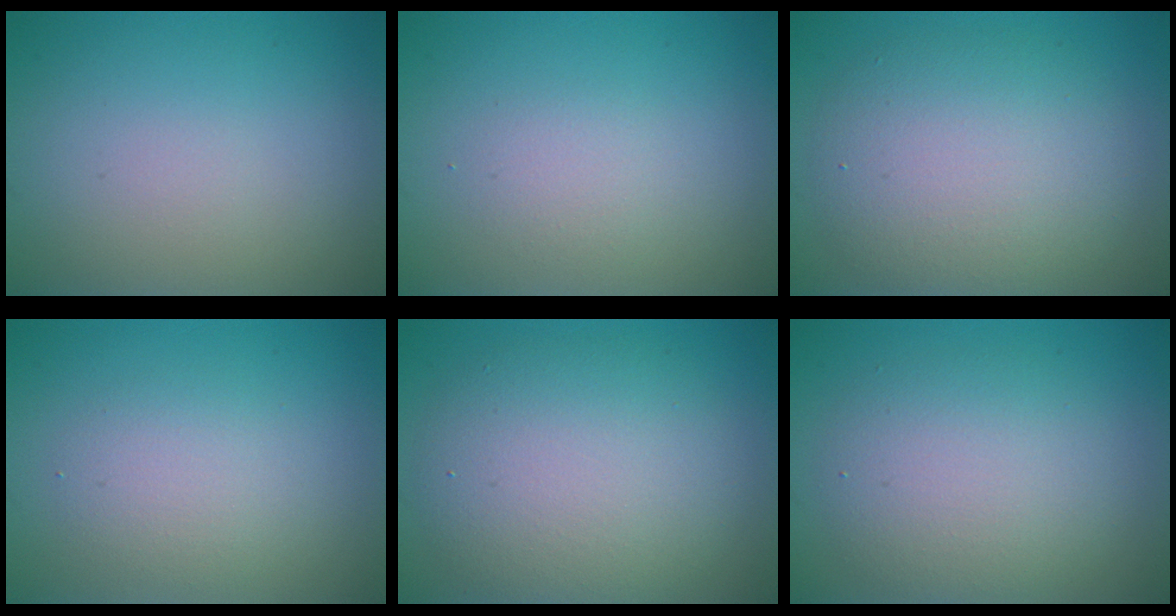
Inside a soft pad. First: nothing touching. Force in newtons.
{"total": 1.4, "press": 1.4, "slide": 0.0}
{"total": 6.7, "press": 6.7, "slide": 0.3}
{"total": 2.6, "press": 2.6, "slide": 0.0}
{"total": 7.2, "press": 7.2, "slide": 0.5}
{"total": 4.8, "press": 4.8, "slide": 0.2}